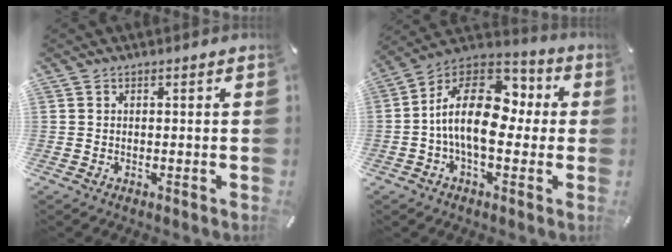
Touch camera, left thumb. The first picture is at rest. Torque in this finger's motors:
{"motor_torque": [2.41, 2.60, 1.53, 0.98, 0.22]}